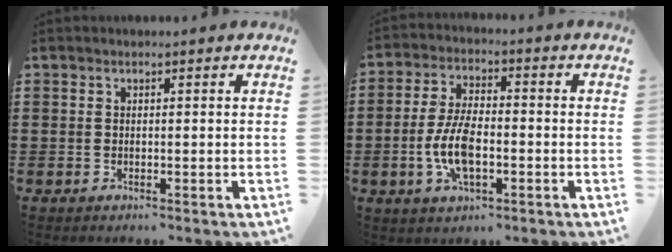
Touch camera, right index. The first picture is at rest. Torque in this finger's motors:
{"motor_torque": [2.14, 0.00, 1.05, 0.21]}